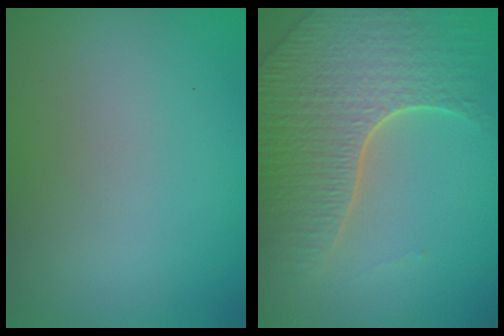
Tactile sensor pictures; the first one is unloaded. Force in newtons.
{"total": 7.6, "press": 5.3, "slide": 5.5}